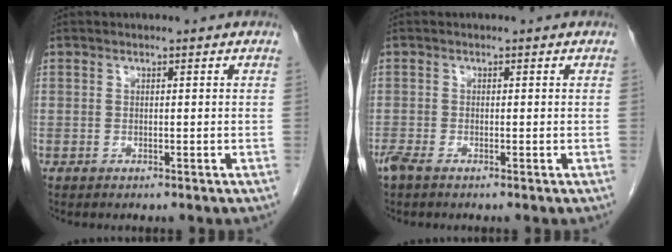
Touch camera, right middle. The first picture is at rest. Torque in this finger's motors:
{"motor_torque": [0.61, -0.43, 0.30, 0.10]}